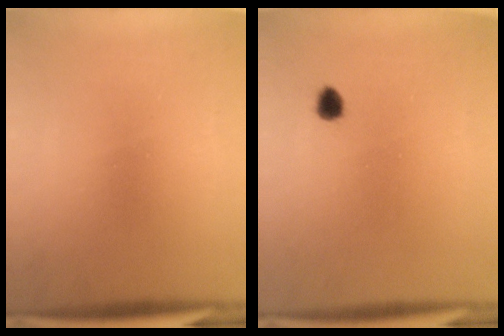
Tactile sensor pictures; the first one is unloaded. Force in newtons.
{"total": 1.6}